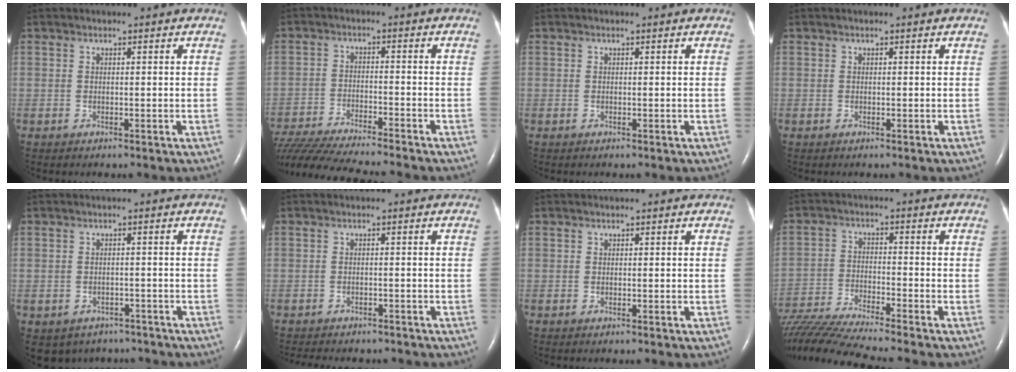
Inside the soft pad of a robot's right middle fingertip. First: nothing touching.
{"total": 16.6, "force": [-15.0, 0.1, 7.2], "torque": [-0.134, -0.033, -0.243]}
{"total": 0.0}
{"total": 0.0}
{"total": 6.6, "force": [-5.3, 3.9, 0.7], "torque": [-0.008, 0.010, -0.061]}
{"total": 8.5, "force": [-7.5, 2.8, 2.9], "torque": [-0.048, 0.000, -0.093]}
{"total": 0.0}
{"total": 13.2, "force": [-11.8, -1.6, 5.6], "torque": [-0.095, -0.026, -0.205]}